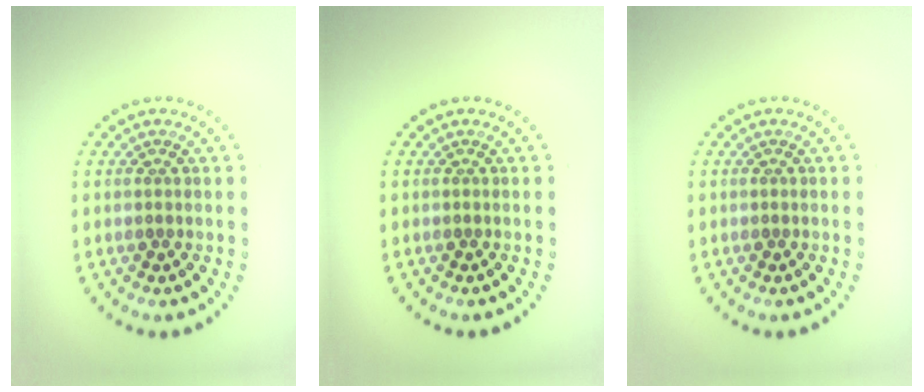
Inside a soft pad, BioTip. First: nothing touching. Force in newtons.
{"total": 0.0}
{"total": 0.0}